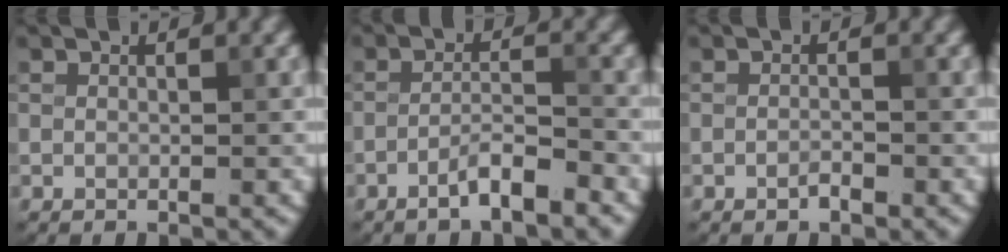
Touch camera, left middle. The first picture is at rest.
{"total": 3.2, "force": [-2.1, 0.4, 2.4], "torque": [-0.039, 0.009, -0.043]}
{"total": 1.0, "force": [-0.6, 0.3, 0.7], "torque": [-0.014, 0.001, -0.012]}